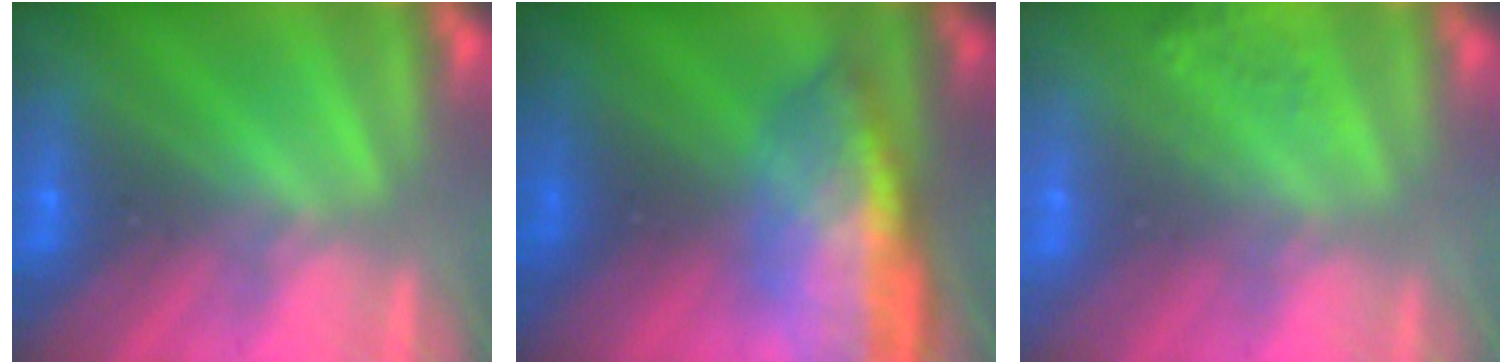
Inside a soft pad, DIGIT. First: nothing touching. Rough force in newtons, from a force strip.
{"total": 7.1}
{"total": 7.0}